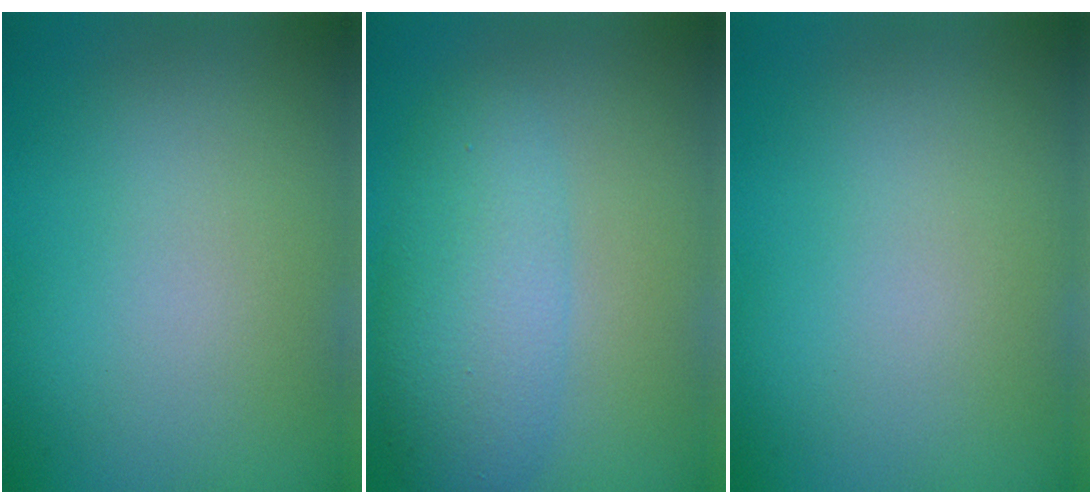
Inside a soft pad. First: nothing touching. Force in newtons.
{"total": 4.8, "press": 4.8, "slide": 0.1}
{"total": 0.0}